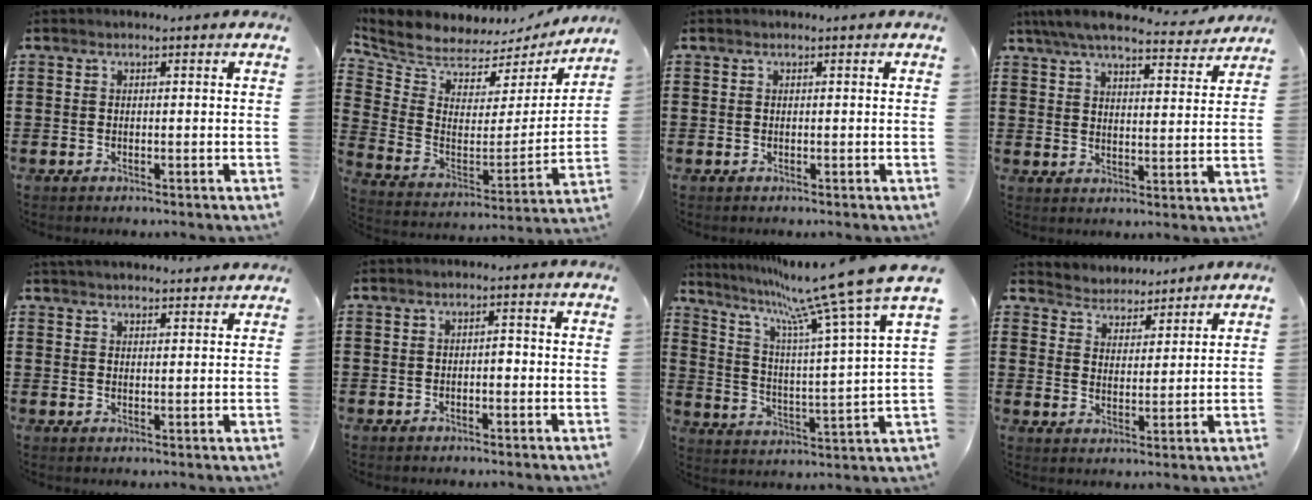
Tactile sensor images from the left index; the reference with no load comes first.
{"total": 5.8, "force": [5.2, 2.6, 0.4], "torque": [-0.049, -0.050, 0.091]}
{"total": 0.0}
{"total": 6.9, "force": [6.1, 0.7, 3.0], "torque": [-0.080, -0.027, 0.109]}
{"total": 2.9, "force": [2.9, 0.1, 0.3], "torque": [-0.014, -0.005, 0.056]}
{"total": 1.1, "force": [-0.5, 0.5, 0.9], "torque": [-0.019, 0.001, -0.011]}
{"total": 11.5, "force": [9.9, -1.1, 5.8], "torque": [-0.130, -0.080, 0.151]}
{"total": 3.9, "force": [3.8, 0.8, -0.9], "torque": [-0.006, -0.022, 0.065]}